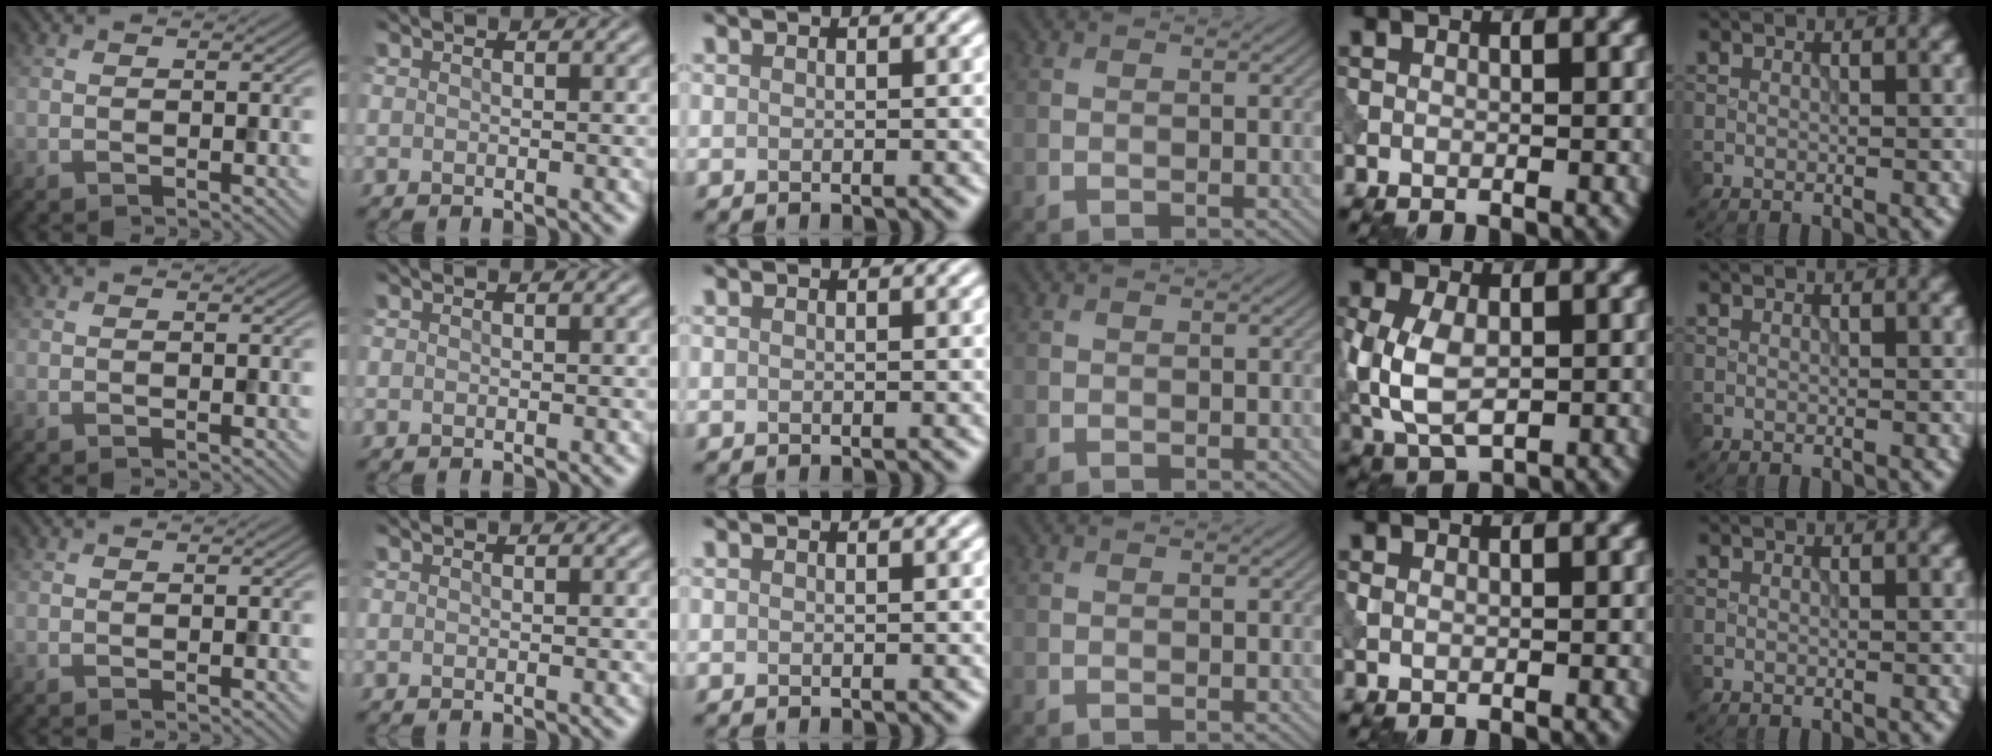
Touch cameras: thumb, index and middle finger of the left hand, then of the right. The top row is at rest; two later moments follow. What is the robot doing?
{"motion": "press", "object": "tv remote"}